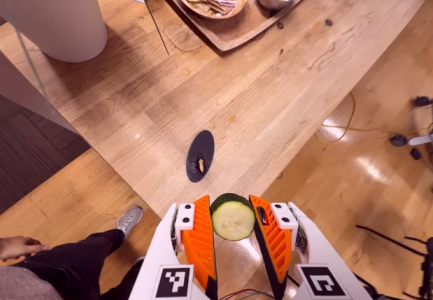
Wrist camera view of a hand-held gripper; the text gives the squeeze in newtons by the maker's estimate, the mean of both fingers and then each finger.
{"total": 8.1, "left": 7.9, "right": 8.3}